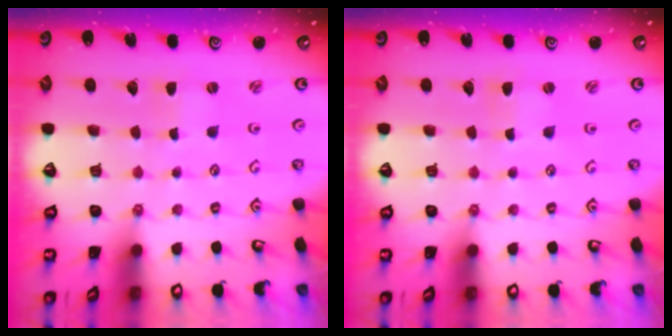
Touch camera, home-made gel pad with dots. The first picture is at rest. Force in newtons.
{"total": 0.0}